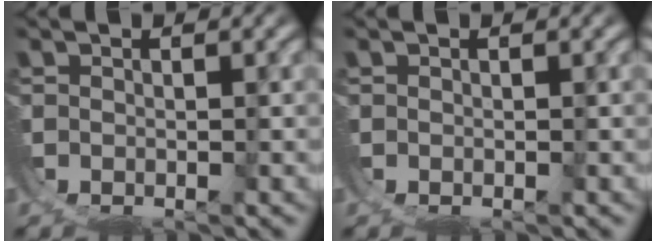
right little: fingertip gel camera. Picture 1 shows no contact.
{"total": 0.0}